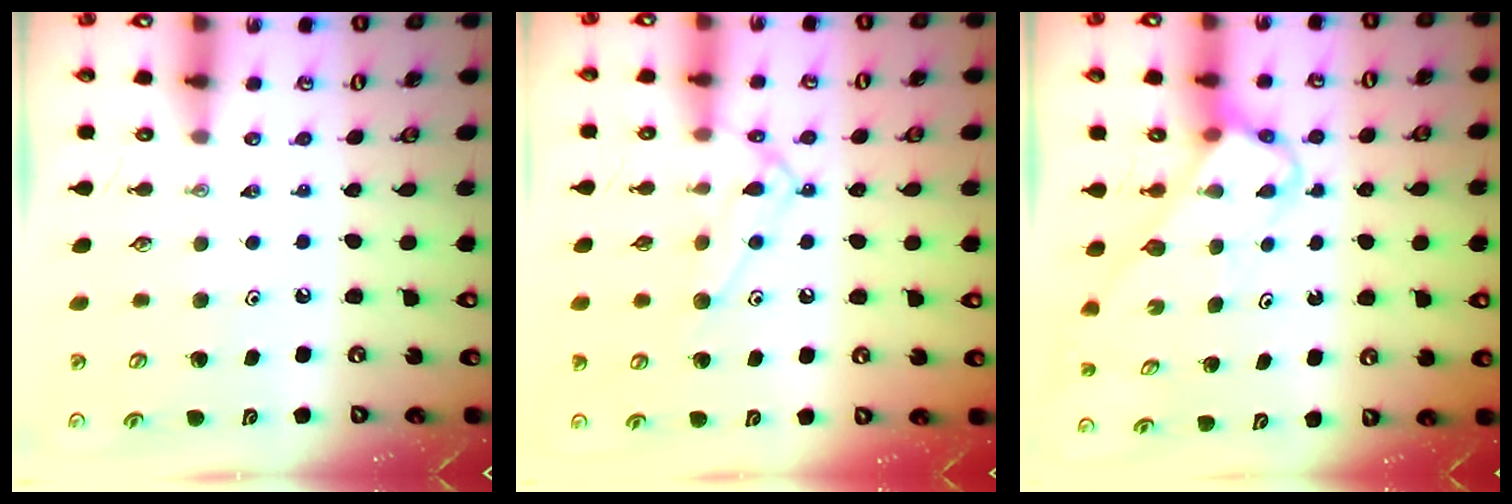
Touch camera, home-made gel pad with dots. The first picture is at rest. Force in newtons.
{"total": 12.2, "press": 12.2, "slide": 0.7}
{"total": 3.7, "press": 3.7, "slide": 0.1}